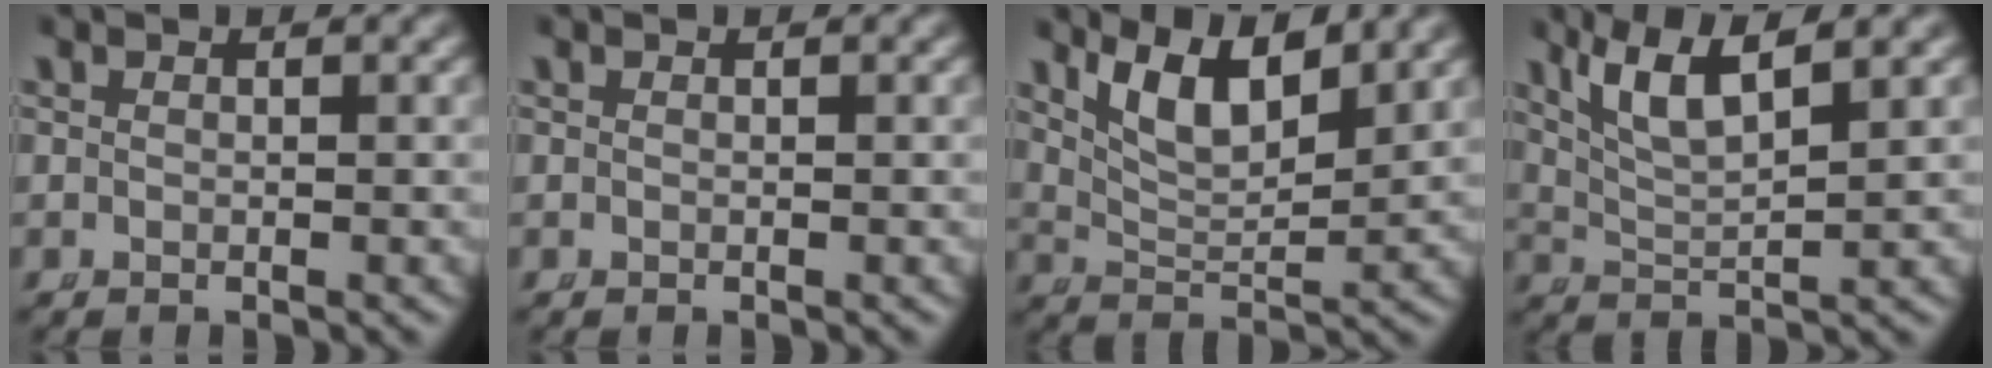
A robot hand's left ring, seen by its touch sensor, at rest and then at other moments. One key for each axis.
{"total": 0.0}
{"total": 6.1, "fx": 3.0, "fy": 3.0, "fz": 4.3, "tx": -0.076, "ty": -0.012, "tz": 0.061}
{"total": 5.2, "fx": 2.8, "fy": 2.1, "fz": 3.8, "tx": -0.082, "ty": -0.009, "tz": 0.057}